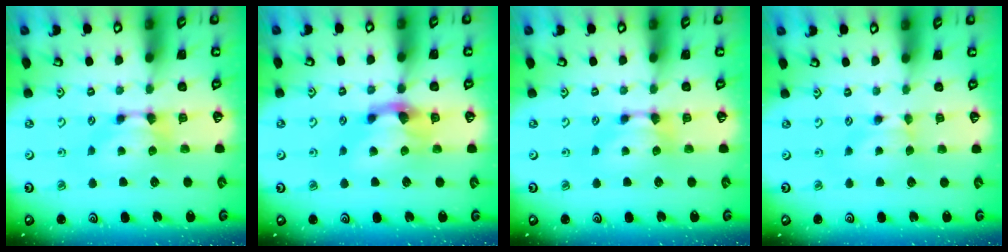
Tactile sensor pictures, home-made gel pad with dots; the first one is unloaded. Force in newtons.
{"total": 2.6, "press": 1.9, "slide": 1.7}
{"total": 0.0}
{"total": 0.0}